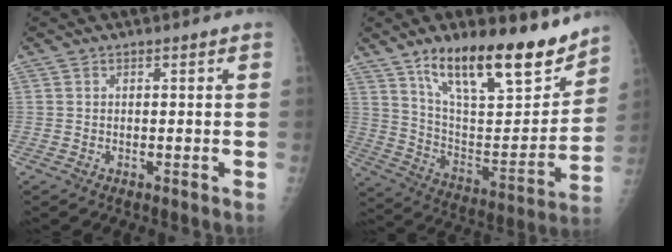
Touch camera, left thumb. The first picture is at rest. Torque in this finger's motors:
{"motor_torque": [0.90, 0.88, 1.45, -1.32, 0.16]}